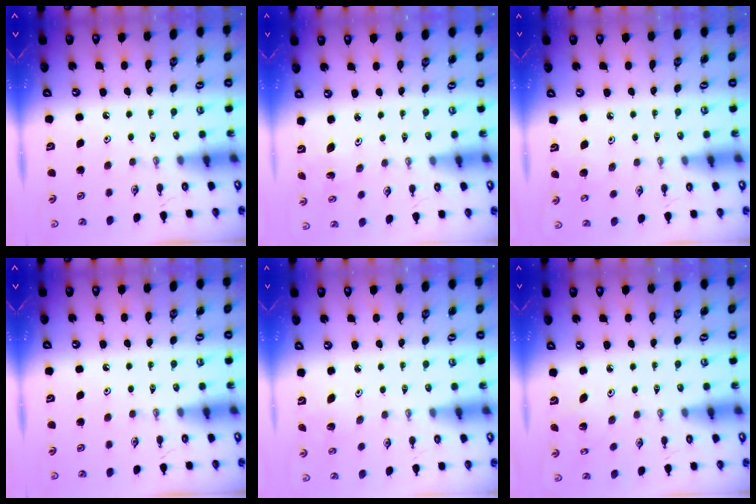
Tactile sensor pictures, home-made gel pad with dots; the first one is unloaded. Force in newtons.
{"total": 1.5, "press": 1.5, "slide": 0.1}
{"total": 6.4, "press": 6.4, "slide": 0.5}
{"total": 0.0}
{"total": 2.6, "press": 2.6, "slide": 0.2}
{"total": 2.1, "press": 2.1, "slide": 0.1}